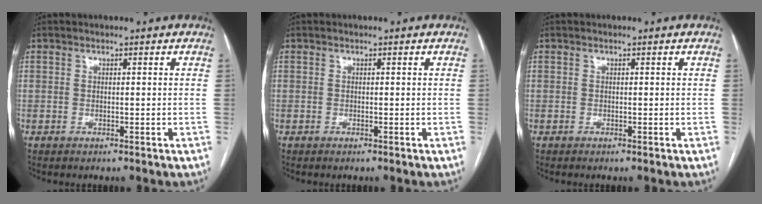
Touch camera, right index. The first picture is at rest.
{"total": 0.0}
{"total": 0.0}